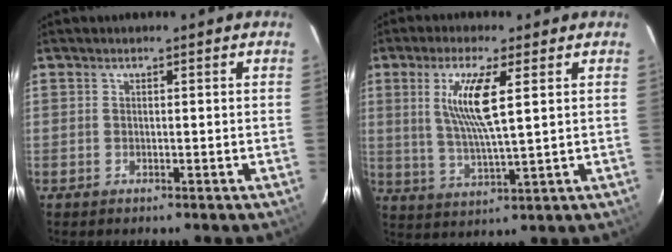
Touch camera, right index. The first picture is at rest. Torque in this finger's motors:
{"motor_torque": [0.77, 0.41, 0.63, 0.17]}